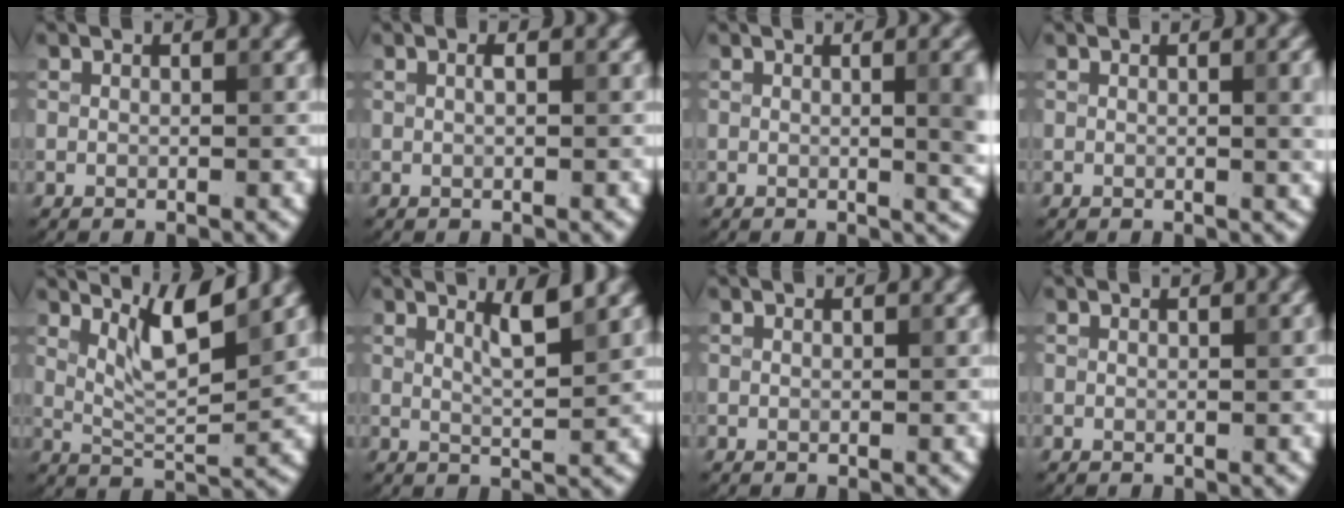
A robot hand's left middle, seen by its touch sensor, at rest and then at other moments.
{"total": 0.6, "force": [0.2, 0.1, 0.5], "torque": [-0.012, 0.004, 0.003]}
{"total": 5.3, "force": [0.3, 1.8, 4.9], "torque": [-0.044, 0.006, 0.002]}
{"total": 3.1, "force": [0.4, 1.0, 2.9], "torque": [-0.029, 0.003, 0.002]}
{"total": 4.5, "force": [2.7, 0.7, 3.4], "torque": [-0.068, -0.006, 0.054]}
{"total": 2.6, "force": [1.5, 0.4, 2.0], "torque": [-0.028, 0.000, 0.025]}
{"total": 0.0}
{"total": 0.5, "force": [0.1, 0.1, 0.5], "torque": [-0.006, 0.004, 0.000]}